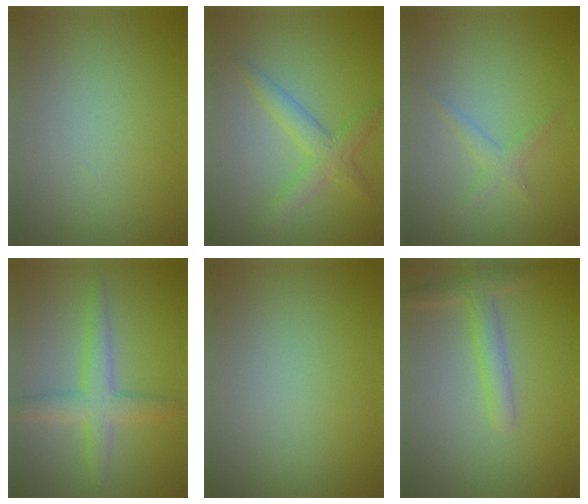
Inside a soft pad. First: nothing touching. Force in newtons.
{"total": 3.1, "press": 3.1, "slide": 0.0}
{"total": 1.6, "press": 1.6, "slide": 0.1}
{"total": 4.0, "press": 4.0, "slide": 0.1}
{"total": 0.0}
{"total": 2.6, "press": 2.6, "slide": 0.2}